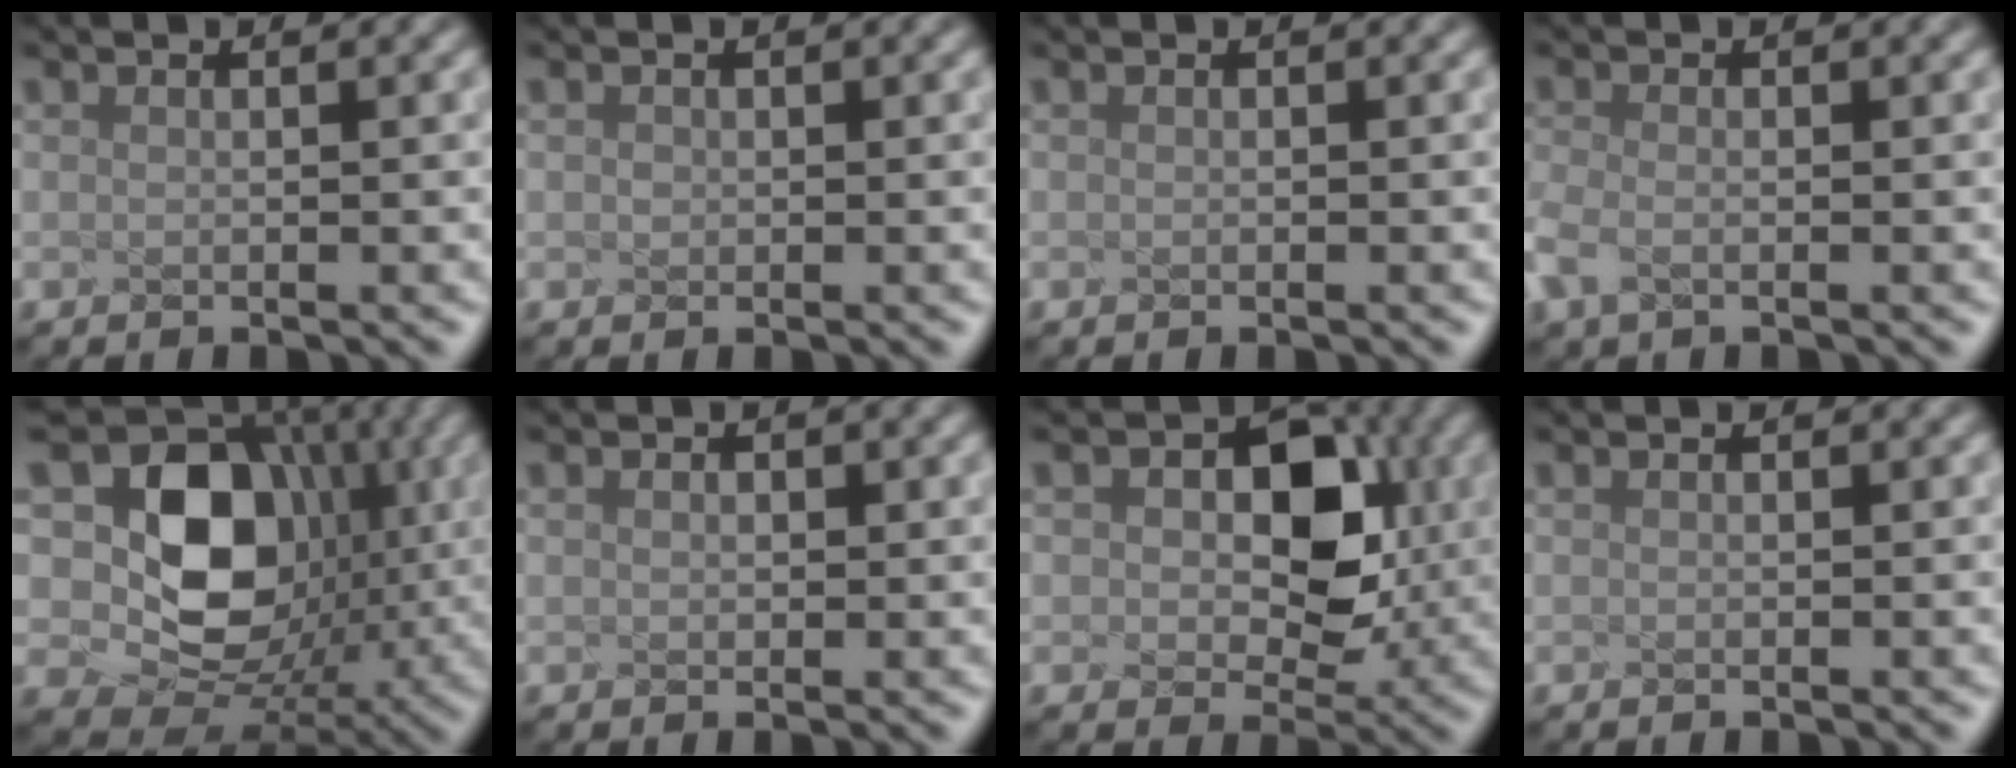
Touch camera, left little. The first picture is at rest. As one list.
[{"total": 1.3, "force": [-0.5, -0.7, -0.9], "torque": [-0.008, -0.009, 0.020]}, {"total": 0.0}, {"total": 1.6, "force": [-1.5, -0.5, 0.2], "torque": [-0.040, -0.001, 0.005]}, {"total": 9.6, "force": [0.0, 7.9, 5.5], "torque": [-0.118, -0.021, 0.034]}, {"total": 1.0, "force": [-0.5, -0.6, -0.6], "torque": [-0.017, -0.009, 0.027]}, {"total": 6.7, "force": [0.3, 4.6, 4.8], "torque": [-0.106, -0.009, 0.037]}, {"total": 0.0}]